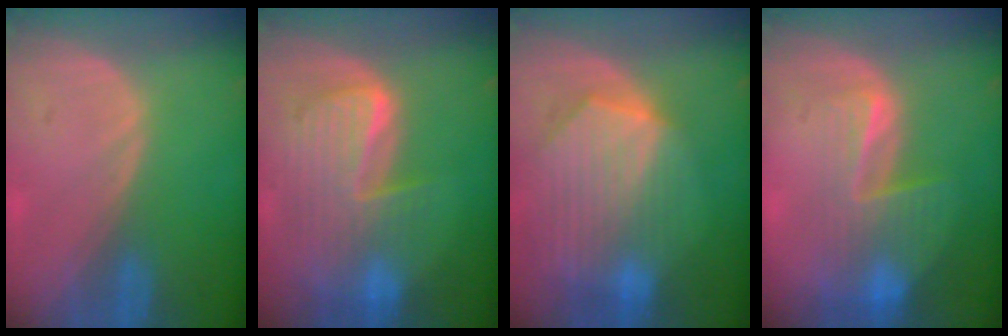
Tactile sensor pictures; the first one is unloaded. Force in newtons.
{"total": 9.9, "press": 8.5, "slide": 5.1}
{"total": 10.3, "press": 9.0, "slide": 5.1}
{"total": 8.3, "press": 7.2, "slide": 4.3}